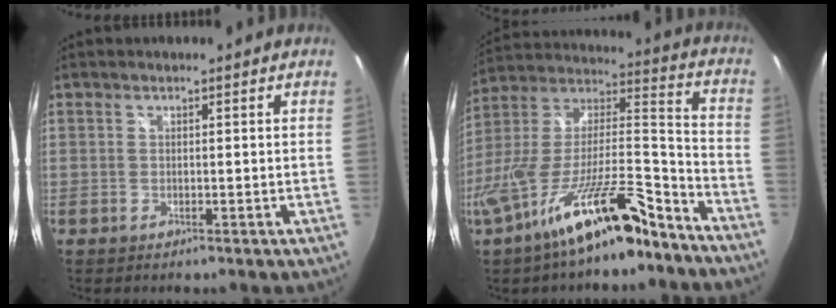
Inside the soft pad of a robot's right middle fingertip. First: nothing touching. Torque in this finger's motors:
{"motor_torque": [1.25, -0.89, 1.05, 0.21]}